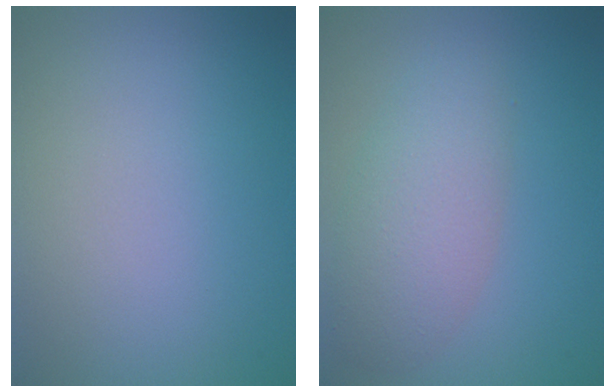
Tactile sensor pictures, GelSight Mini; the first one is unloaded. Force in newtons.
{"total": 4.1, "press": 4.1, "slide": 0.2}